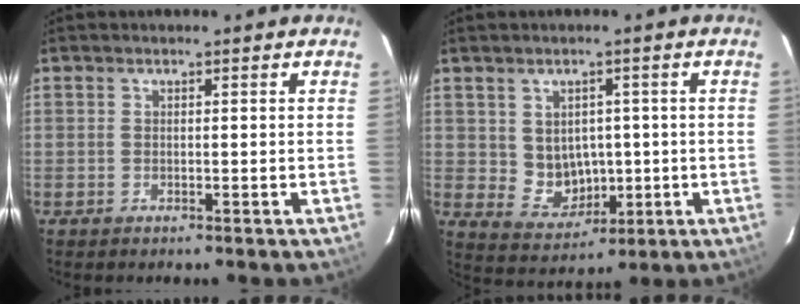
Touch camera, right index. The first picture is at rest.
{"total": 6.9, "force": [0.1, 6.1, 3.2], "torque": [-0.064, 0.002, 0.026]}